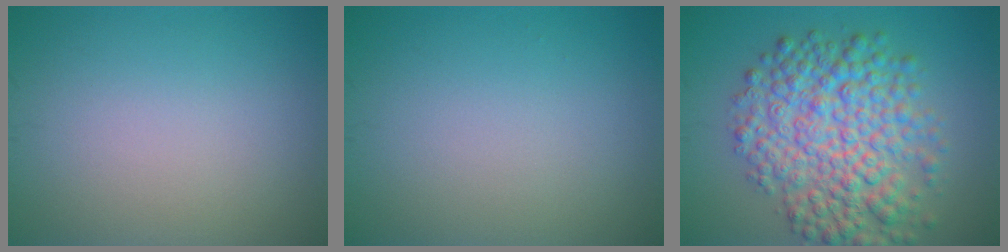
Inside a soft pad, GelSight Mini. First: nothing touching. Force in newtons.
{"total": 0.0}
{"total": 8.9, "press": 8.9, "slide": 0.1}